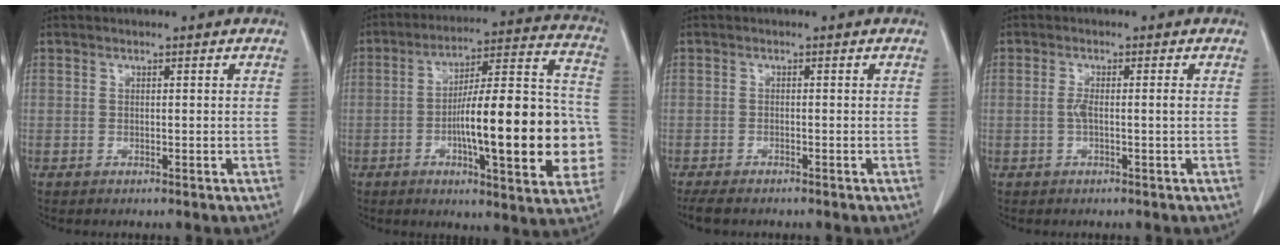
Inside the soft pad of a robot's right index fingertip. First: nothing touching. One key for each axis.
{"total": 22.7, "fx": -4.3, "fy": 4.4, "fz": 21.8, "tx": -0.273, "ty": 0.028, "tz": -0.056}
{"total": 4.1, "fx": -3.3, "fy": 1.1, "fz": 2.0, "tx": -0.034, "ty": -0.010, "tz": -0.050}
{"total": 2.2, "fx": -0.3, "fy": 0.1, "fz": 2.2, "tx": -0.044, "ty": 0.000, "tz": -0.005}